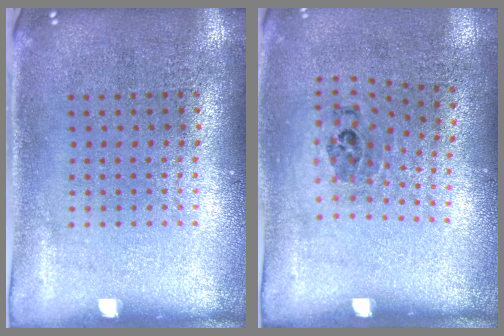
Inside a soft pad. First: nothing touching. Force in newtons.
{"total": 1.2, "press": 0.8, "slide": 0.9}